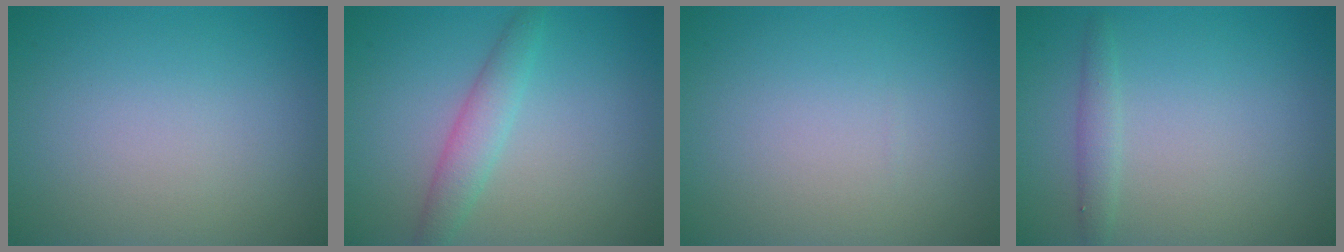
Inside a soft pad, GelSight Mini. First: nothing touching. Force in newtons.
{"total": 2.5, "press": 2.5, "slide": 0.0}
{"total": 0.0}
{"total": 1.3, "press": 1.3, "slide": 0.2}